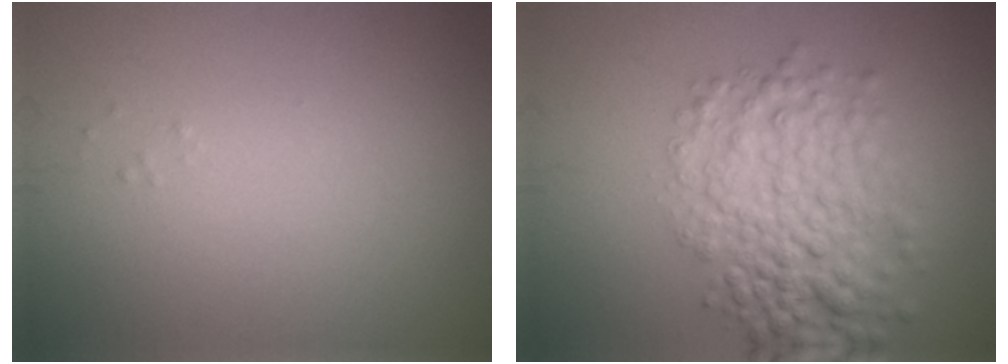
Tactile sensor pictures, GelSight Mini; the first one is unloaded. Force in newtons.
{"total": 6.1, "press": 6.1, "slide": 0.1}